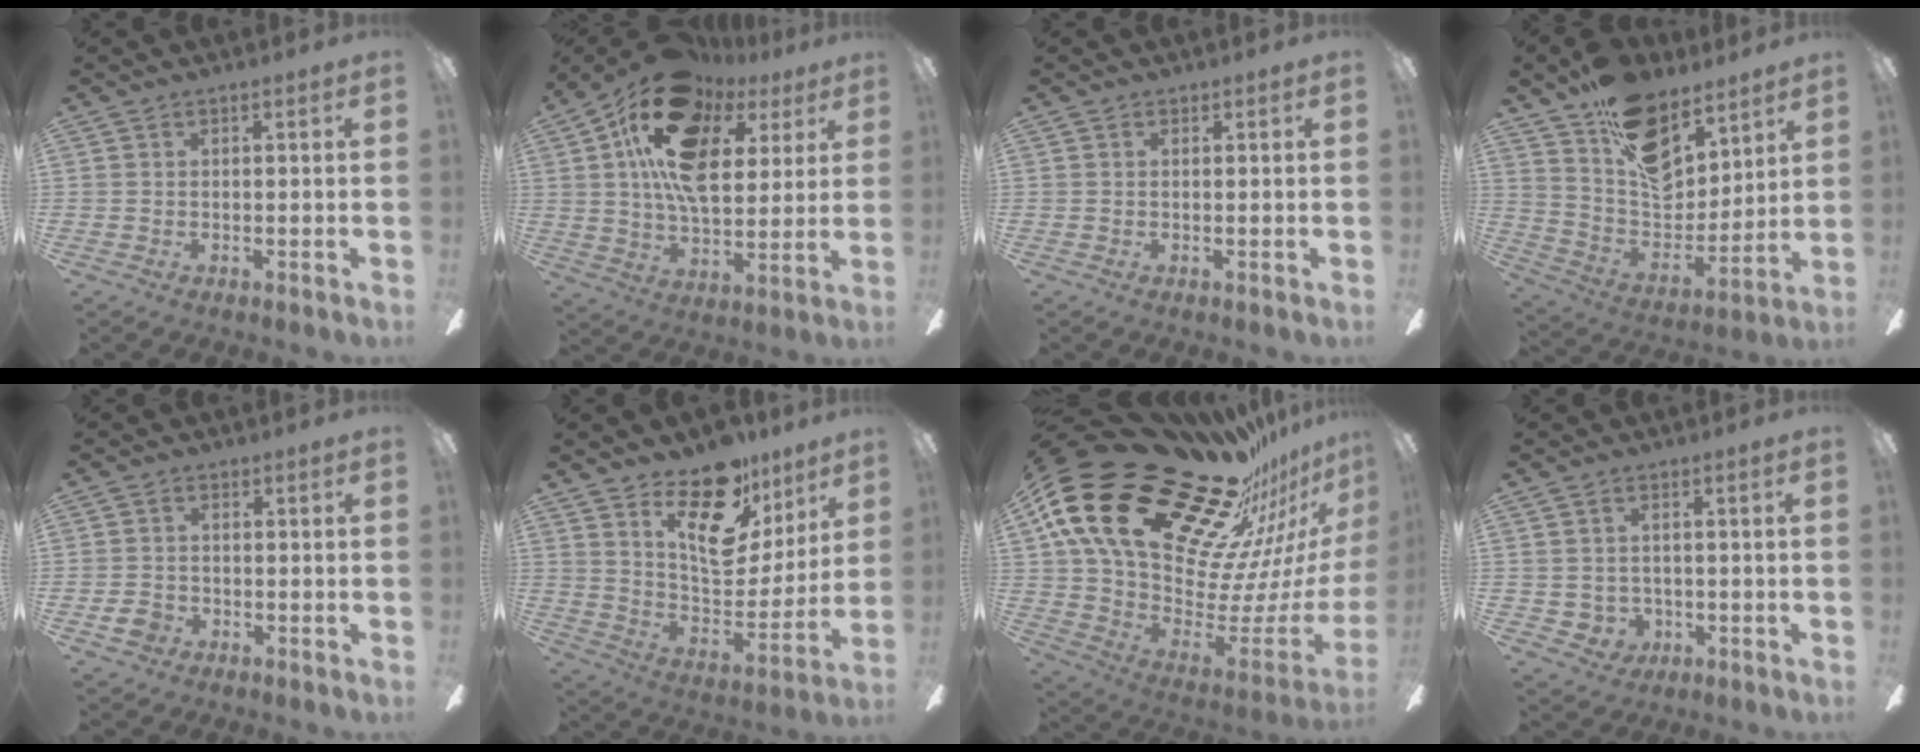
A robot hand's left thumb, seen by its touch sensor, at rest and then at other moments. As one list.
[{"total": 21.4, "force": [9.7, 11.9, 14.9], "torque": [-0.283, -0.028, 0.165]}, {"total": 0.0}, {"total": 18.7, "force": [11.7, 10.9, 9.7], "torque": [-0.161, -0.070, 0.216]}, {"total": 3.7, "force": [-1.6, 2.9, 1.7], "torque": [-0.031, 0.009, -0.029]}, {"total": 18.0, "force": [12.0, 9.2, 9.8], "torque": [-0.143, -0.086, 0.215]}, {"total": 32.8, "force": [21.6, 15.3, 19.4], "torque": [-0.298, -0.205, 0.427]}, {"total": 3.4, "force": [0.5, 3.3, 0.7], "torque": [-0.015, -0.001, 0.008]}]